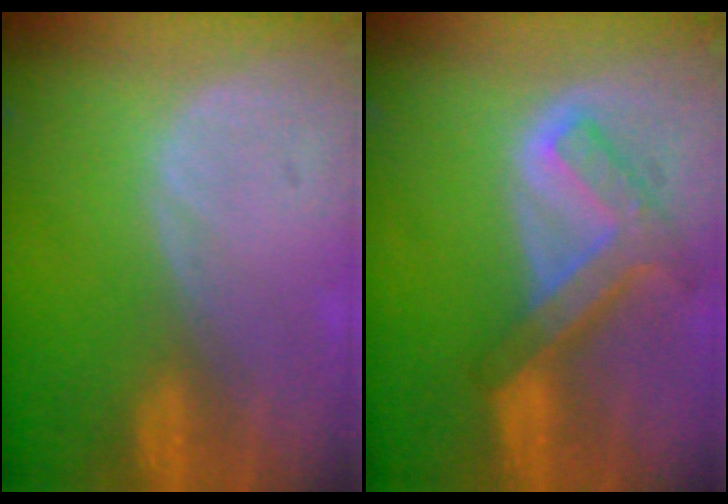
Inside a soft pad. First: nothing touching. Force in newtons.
{"total": 7.6, "press": 6.5, "slide": 4.0}